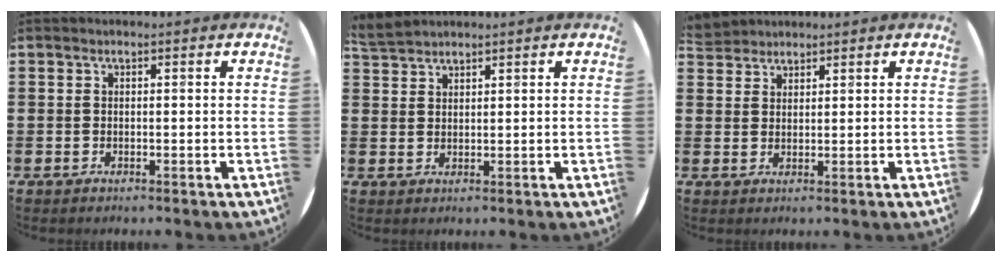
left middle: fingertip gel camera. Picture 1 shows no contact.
{"total": 2.6, "force": [2.6, 0.3, 0.2], "torque": [-0.010, -0.002, 0.052]}
{"total": 1.9, "force": [1.9, 0.0, -0.2], "torque": [-0.001, 0.000, 0.038]}